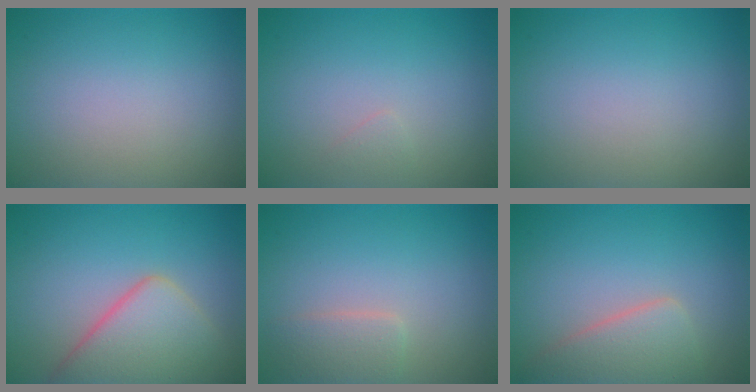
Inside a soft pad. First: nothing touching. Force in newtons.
{"total": 0.5, "press": 0.5, "slide": 0.0}
{"total": 0.0}
{"total": 6.6, "press": 6.6, "slide": 0.4}
{"total": 2.0, "press": 2.0, "slide": 0.1}
{"total": 3.9, "press": 3.9, "slide": 0.2}